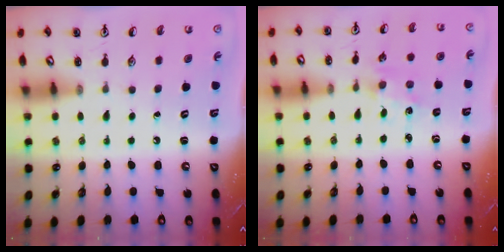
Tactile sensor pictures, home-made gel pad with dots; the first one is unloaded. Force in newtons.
{"total": 1.1, "press": 1.1, "slide": 0.2}